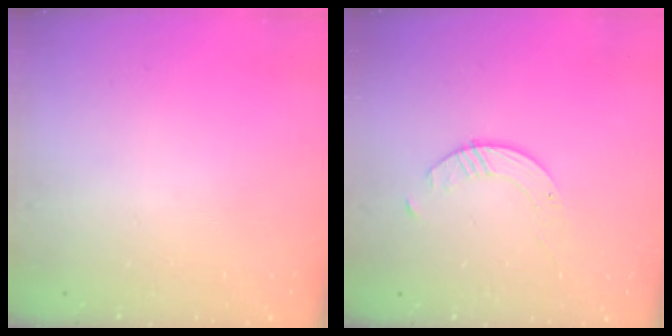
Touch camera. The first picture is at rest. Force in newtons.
{"total": 1.7, "press": 1.7, "slide": 0.2}